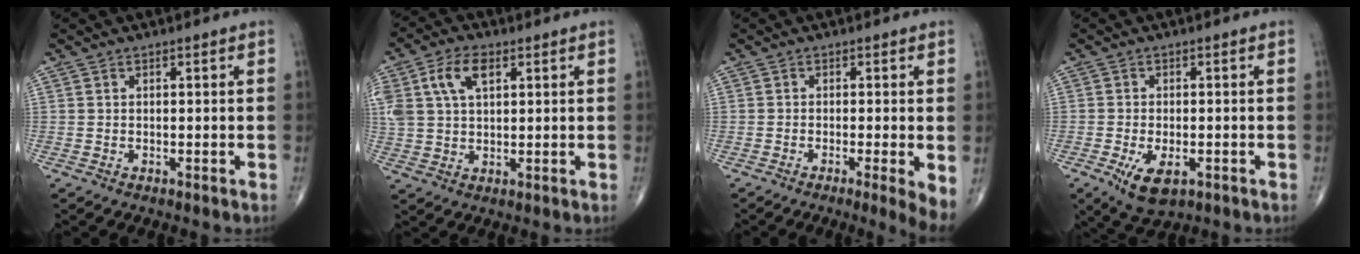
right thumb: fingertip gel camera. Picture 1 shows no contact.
{"total": 9.7, "force": [3.7, 5.6, 7.0], "torque": [-0.145, 0.004, 0.074]}
{"total": 4.4, "force": [-1.2, 0.3, 4.2], "torque": [-0.074, -0.012, -0.024]}
{"total": 5.3, "force": [-2.1, 2.5, 4.2], "torque": [-0.077, -0.005, -0.030]}